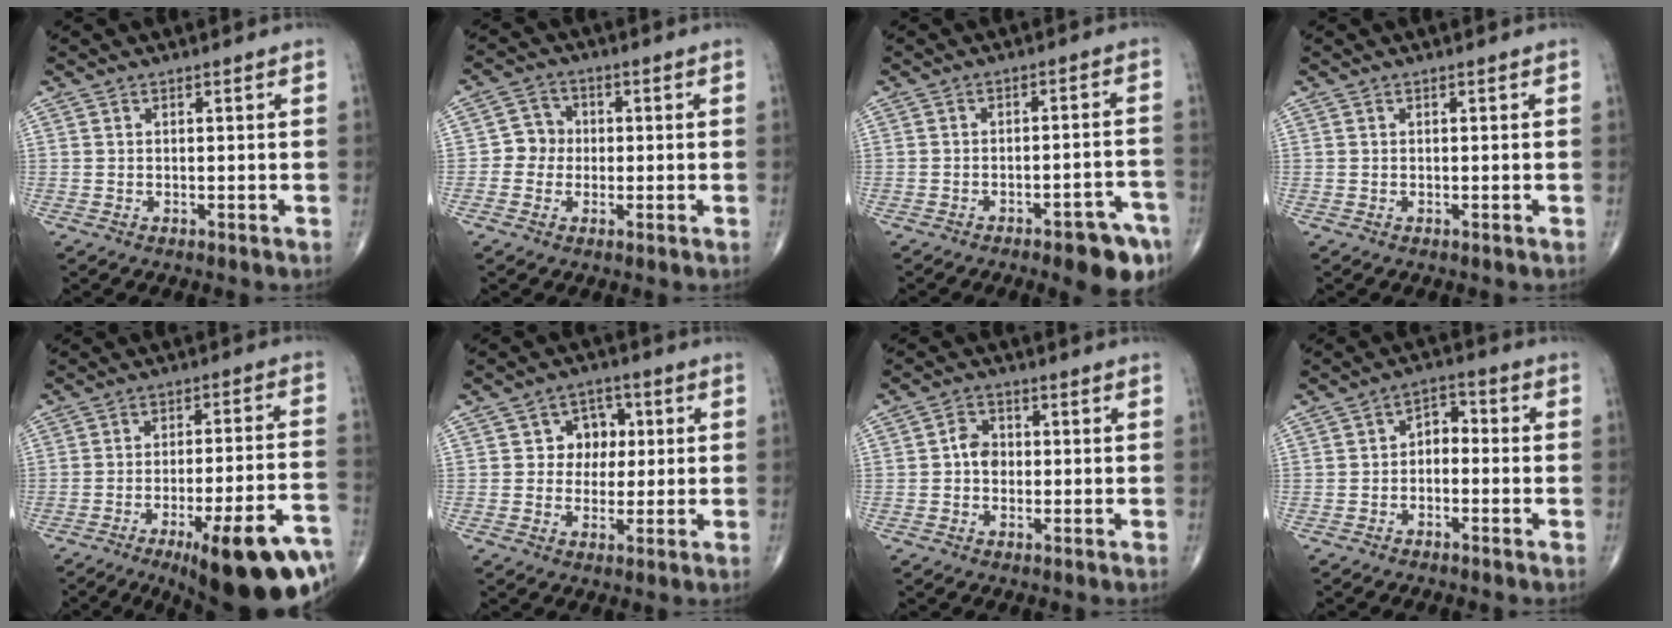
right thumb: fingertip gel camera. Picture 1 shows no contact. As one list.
[{"total": 4.5, "force": [-0.4, 4.3, 1.3], "torque": [0.006, 0.011, -0.019]}, {"total": 10.5, "force": [-6.8, 3.4, 7.2], "torque": [-0.077, 0.043, -0.086]}, {"total": 0.0}, {"total": 22.3, "force": [-12.0, 4.9, 18.2], "torque": [-0.191, 0.050, -0.166]}, {"total": 6.7, "force": [1.0, 5.7, 3.3], "torque": [-0.003, 0.007, 0.009]}, {"total": 3.8, "force": [-0.2, 3.0, 2.2], "torque": [-0.025, 0.012, -0.011]}, {"total": 4.5, "force": [-1.0, 3.1, 3.1], "torque": [-0.034, 0.030, -0.029]}]